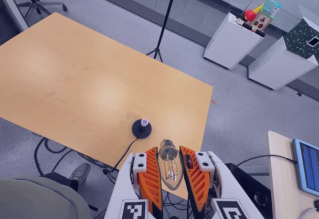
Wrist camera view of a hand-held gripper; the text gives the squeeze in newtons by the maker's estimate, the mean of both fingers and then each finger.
{"total": 19.5, "left": 21.1, "right": 18.0}